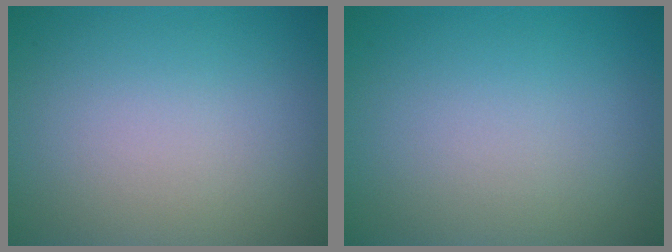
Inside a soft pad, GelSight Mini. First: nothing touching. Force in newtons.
{"total": 0.0}